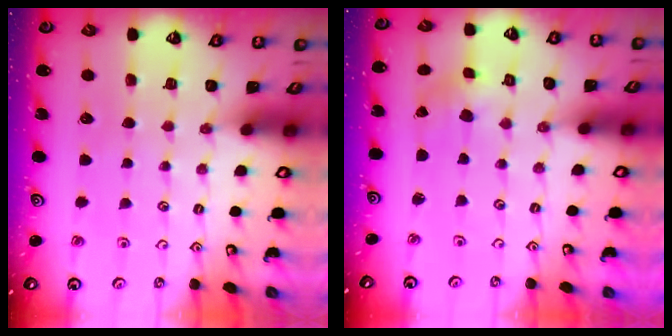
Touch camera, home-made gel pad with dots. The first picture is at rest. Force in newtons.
{"total": 1.1, "press": 1.0, "slide": 0.1}